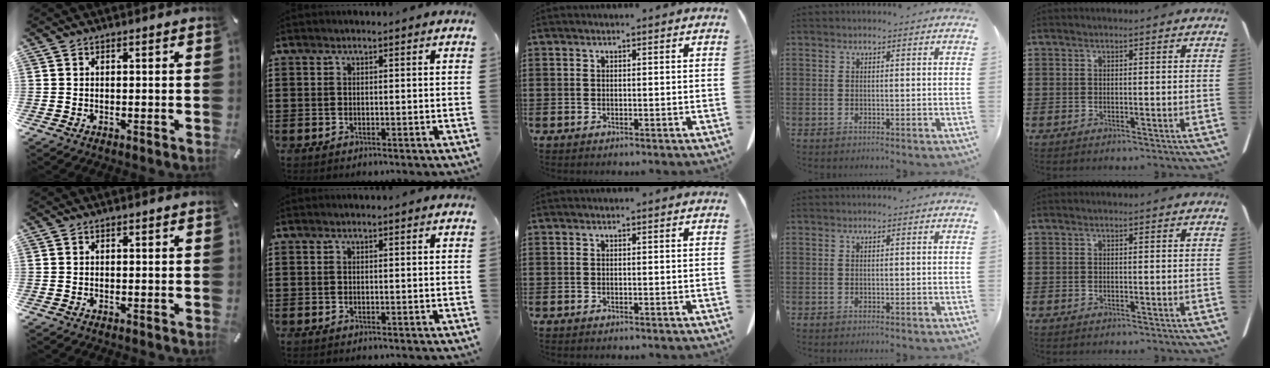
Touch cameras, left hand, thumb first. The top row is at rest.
{}